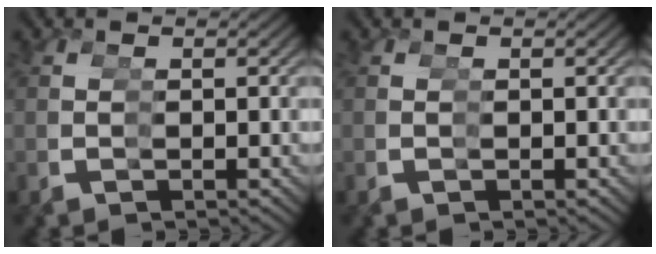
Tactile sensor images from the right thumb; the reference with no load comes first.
{"total": 0.0}